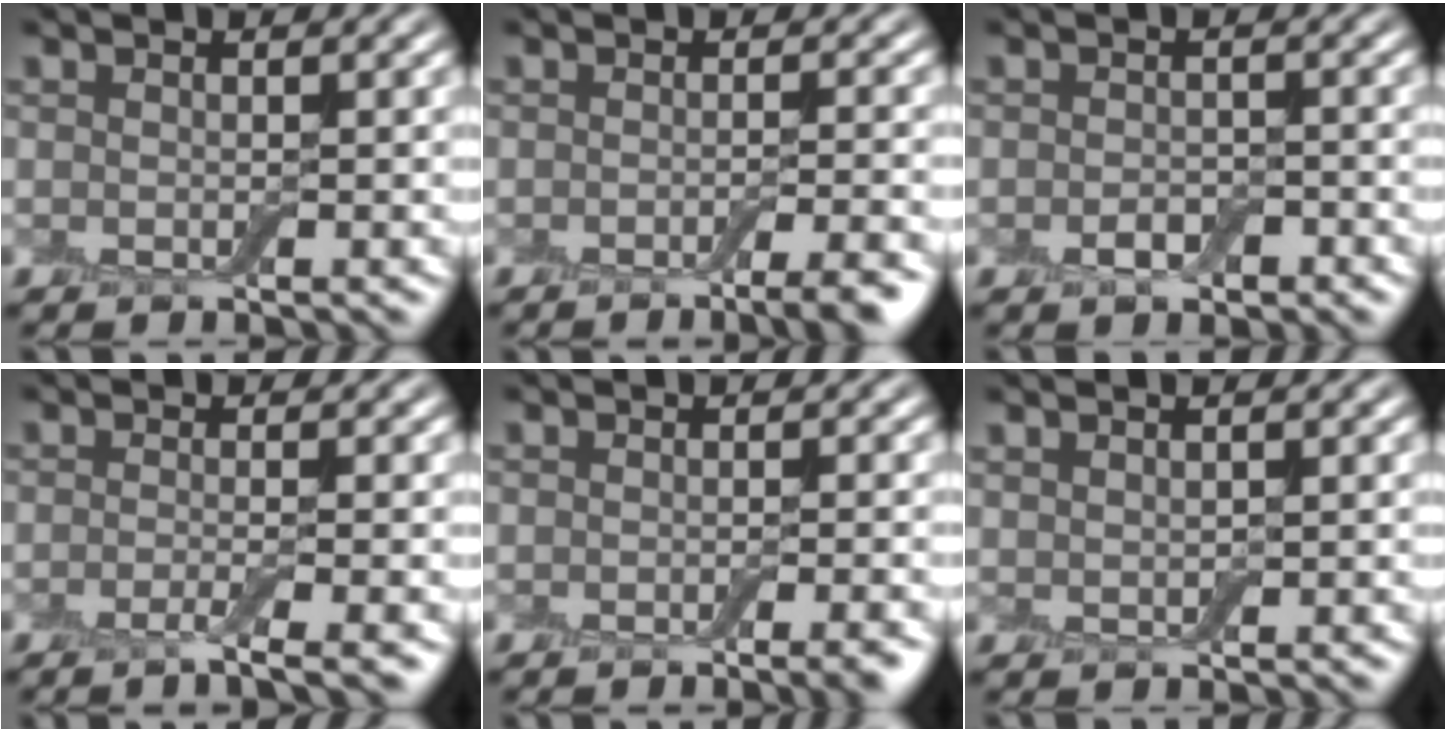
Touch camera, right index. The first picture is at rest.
{"total": 4.1, "force": [-2.6, 0.8, 3.0], "torque": [-0.032, 0.000, -0.040]}
{"total": 1.9, "force": [-0.8, 1.2, 1.2], "torque": [-0.020, 0.000, -0.017]}
{"total": 2.9, "force": [-1.4, 0.6, 2.5], "torque": [-0.030, -0.004, -0.035]}
{"total": 2.7, "force": [-1.7, 0.5, 2.0], "torque": [-0.016, 0.001, -0.024]}
{"total": 0.9, "force": [0.7, 0.3, 0.5], "torque": [-0.014, 0.002, 0.014]}